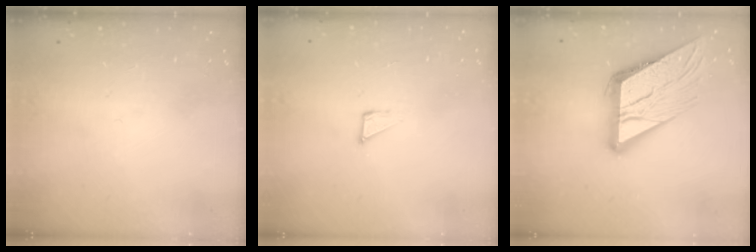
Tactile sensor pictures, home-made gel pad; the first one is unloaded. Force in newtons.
{"total": 2.3, "press": 2.3, "slide": 0.1}
{"total": 20.0, "press": 19.8, "slide": 2.2}